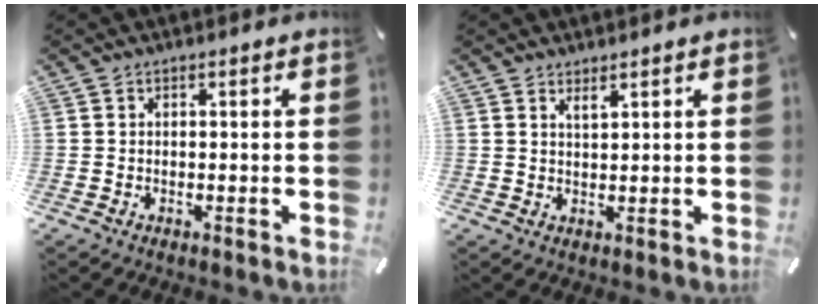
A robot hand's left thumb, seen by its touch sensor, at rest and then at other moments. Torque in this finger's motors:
{"motor_torque": [0.35, -0.24, 0.18, -0.21, 0.03]}